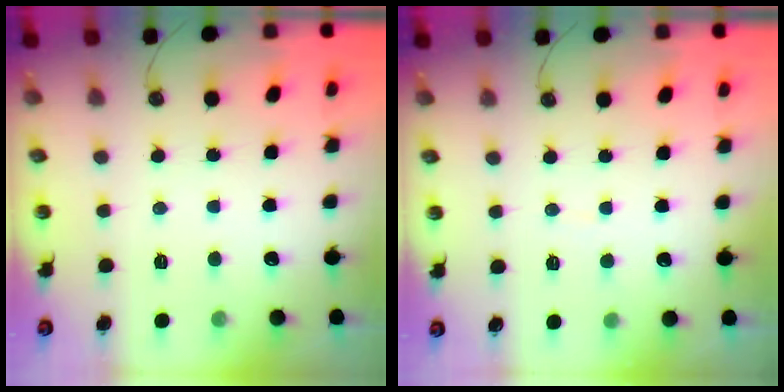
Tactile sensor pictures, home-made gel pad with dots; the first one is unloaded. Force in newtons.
{"total": 2.0, "press": 2.0, "slide": 0.1}